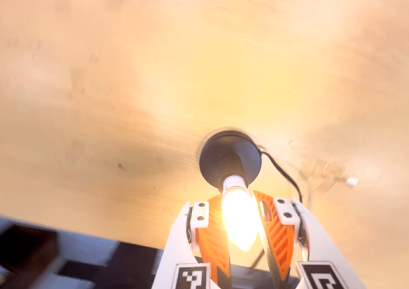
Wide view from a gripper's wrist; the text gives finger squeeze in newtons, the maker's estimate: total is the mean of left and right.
{"total": 13.7, "left": 12.9, "right": 14.5}